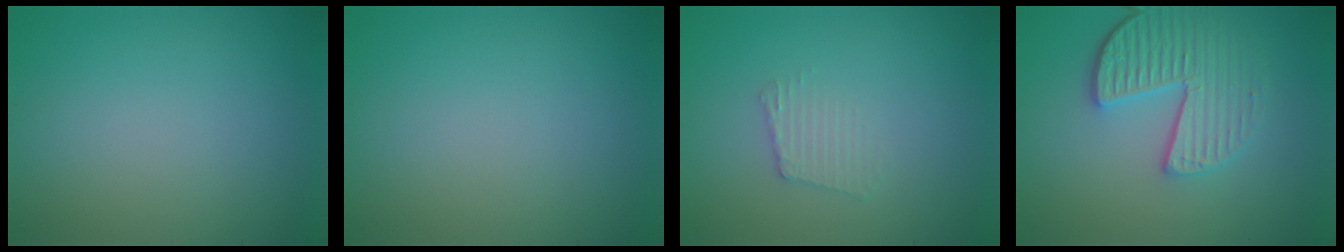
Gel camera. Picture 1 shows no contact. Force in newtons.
{"total": 0.0}
{"total": 1.7, "press": 1.7, "slide": 0.2}
{"total": 4.6, "press": 3.9, "slide": 2.5}